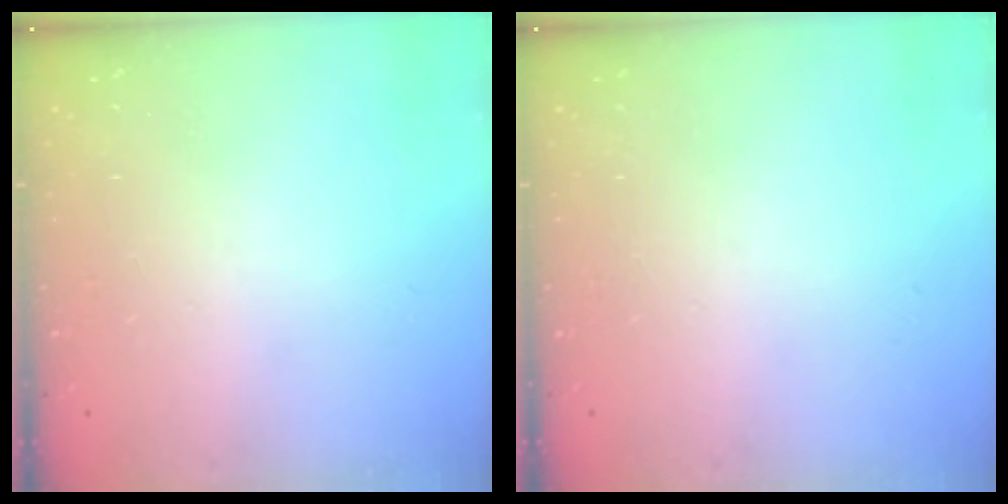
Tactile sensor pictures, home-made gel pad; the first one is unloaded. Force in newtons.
{"total": 0.0}